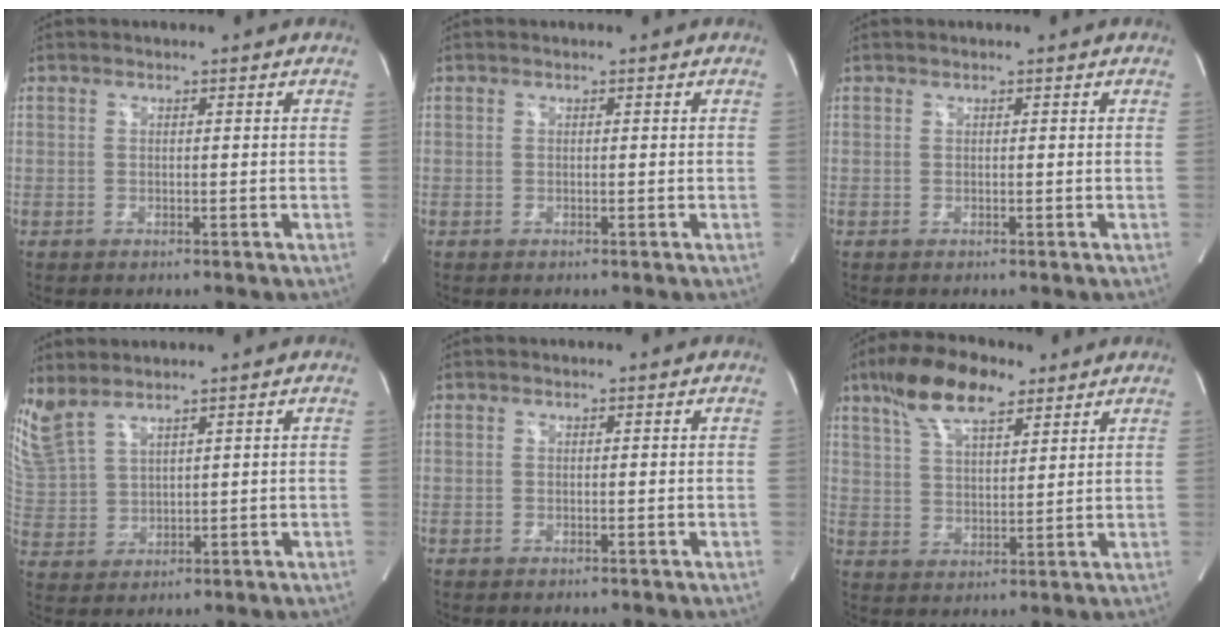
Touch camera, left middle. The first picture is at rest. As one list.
[{"total": 0.0}, {"total": 0.0}, {"total": 8.3, "force": [6.8, 3.0, 3.7], "torque": [-0.115, 0.005, 0.162]}, {"total": 0.0}, {"total": 11.3, "force": [7.5, 3.8, 7.5], "torque": [-0.146, 0.020, 0.140]}]